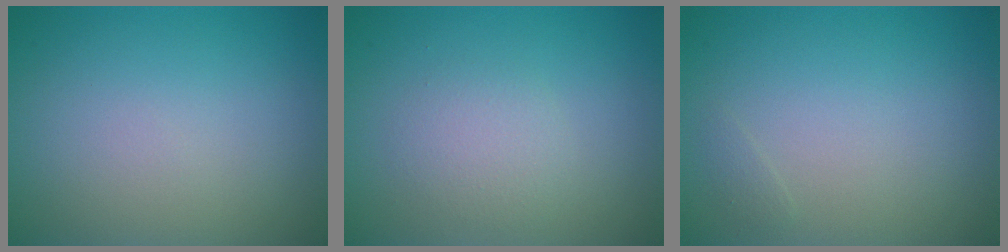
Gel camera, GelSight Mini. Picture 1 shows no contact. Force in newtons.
{"total": 2.0, "press": 2.0, "slide": 0.2}
{"total": 0.5, "press": 0.5, "slide": 0.1}